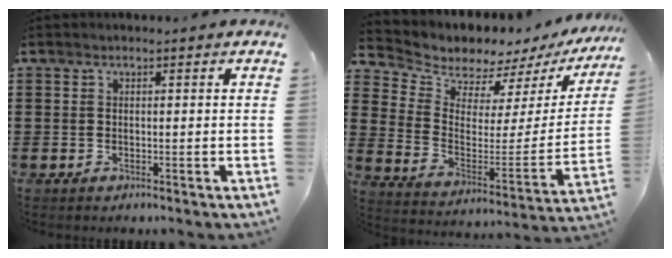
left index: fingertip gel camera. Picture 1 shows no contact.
{"total": 5.3, "force": [5.0, 1.5, -0.2], "torque": [-0.035, -0.051, 0.084]}